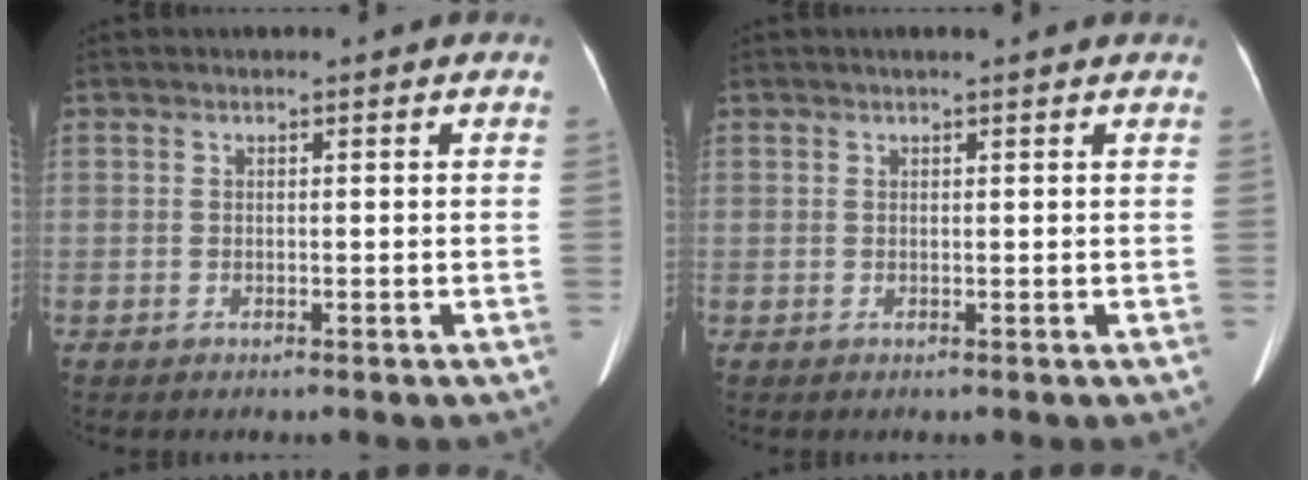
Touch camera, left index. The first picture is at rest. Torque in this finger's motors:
{"motor_torque": [0.12, -0.23, 0.02, 0.02]}